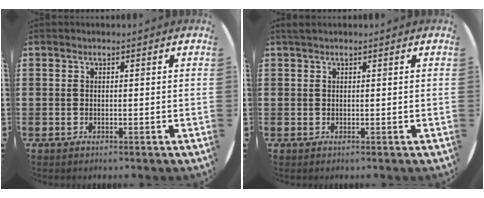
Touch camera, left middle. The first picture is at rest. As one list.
[{"total": 0.5, "force": [0.5, 0.2, 0.2], "torque": [-0.004, 0.002, 0.010]}]